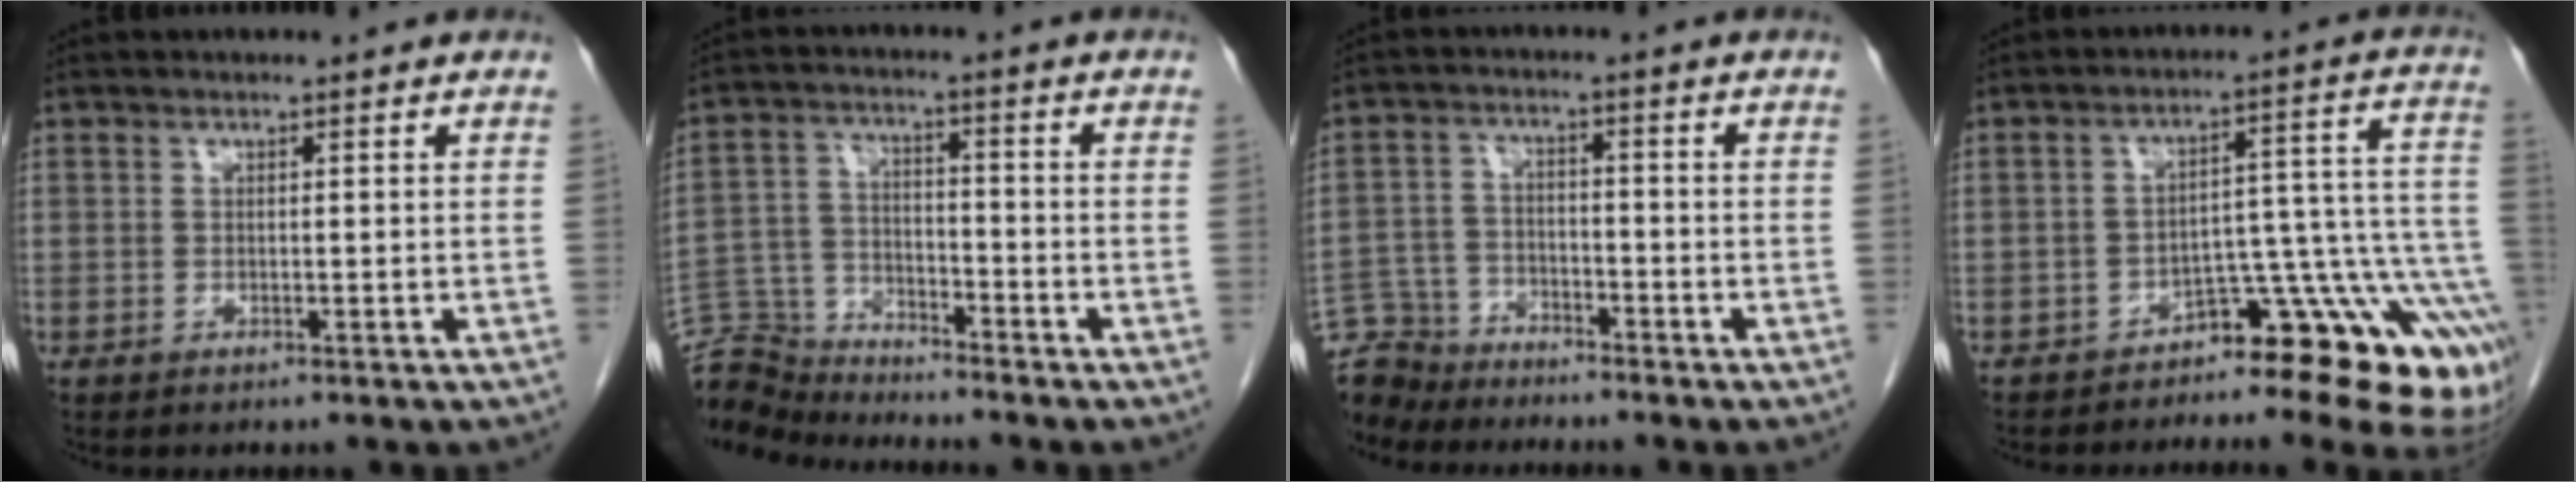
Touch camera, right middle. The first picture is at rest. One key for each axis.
{"total": 9.3, "fx": -9.2, "fy": 0.8, "fz": 0.1, "tx": -0.011, "ty": 0.010, "tz": -0.179}
{"total": 8.4, "fx": -7.9, "fy": 3.1, "fz": -0.2, "tx": -0.005, "ty": 0.006, "tz": -0.152}
{"total": 13.0, "fx": -10.1, "fy": 3.5, "fz": 7.4, "tx": -0.031, "ty": 0.074, "tz": -0.134}